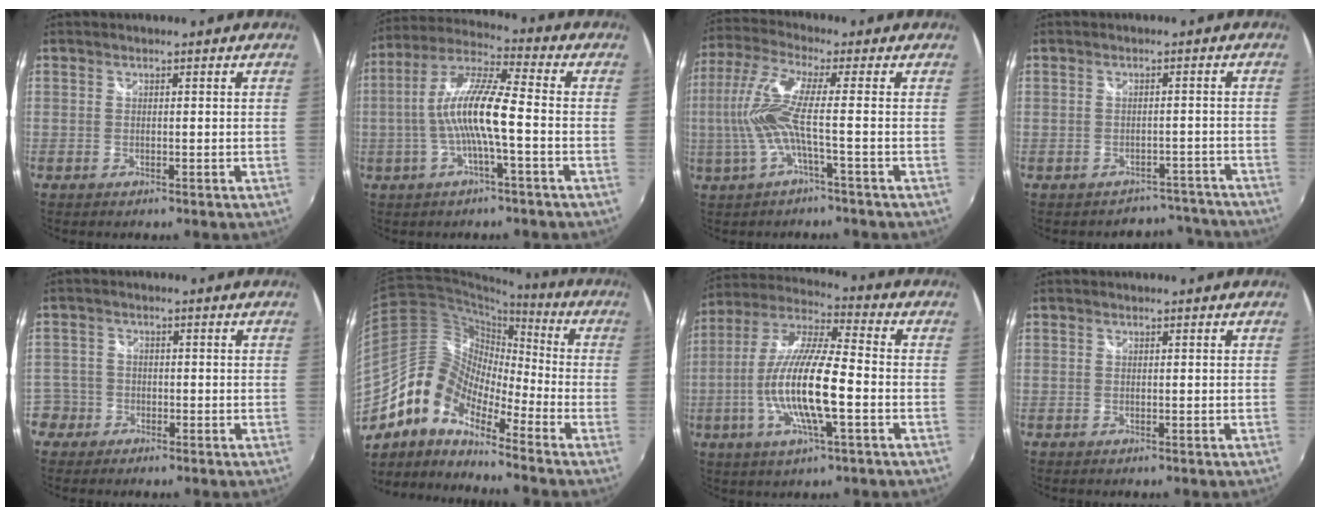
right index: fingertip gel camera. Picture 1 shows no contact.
{"total": 11.7, "force": [-2.0, 1.2, 11.5], "torque": [-0.225, 0.010, -0.039]}
{"total": 9.3, "force": [-1.7, -0.5, 9.2], "torque": [-0.187, -0.006, -0.026]}
{"total": 7.3, "force": [-6.5, 3.3, -0.3], "torque": [0.018, 0.034, -0.068]}
{"total": 5.3, "force": [-2.7, 4.5, 0.4], "torque": [-0.017, 0.025, -0.053]}
{"total": 14.1, "force": [-9.0, 7.0, 8.3], "torque": [-0.143, 0.010, -0.195]}
{"total": 16.3, "force": [-3.8, 3.0, 15.5], "torque": [-0.302, -0.008, -0.074]}
{"total": 0.0}